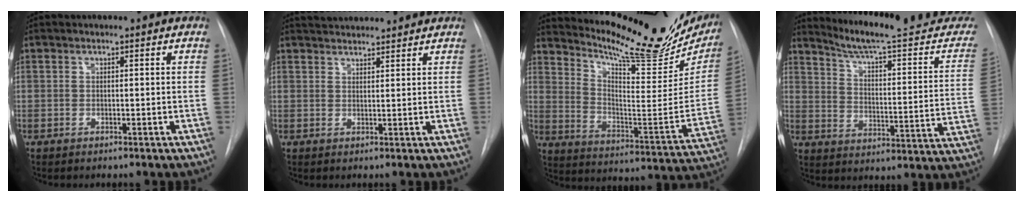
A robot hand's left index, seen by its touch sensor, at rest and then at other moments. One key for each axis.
{"total": 6.1, "fx": 5.8, "fy": 0.8, "fz": 1.5, "tx": -0.026, "ty": 0.031, "tz": 0.085}
{"total": 24.5, "fx": 21.4, "fy": 4.6, "fz": 11.0, "tx": -0.172, "ty": -0.072, "tz": 0.291}
{"total": 23.3, "fx": 21.3, "fy": 1.7, "fz": 9.3, "tx": -0.123, "ty": -0.077, "tz": 0.275}